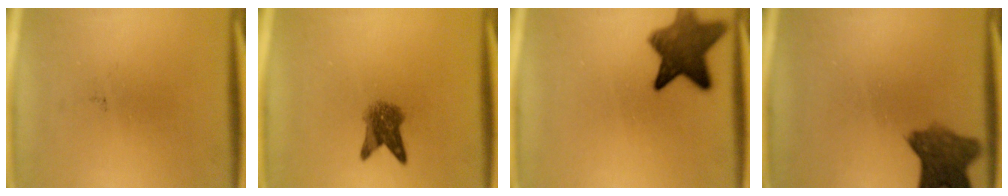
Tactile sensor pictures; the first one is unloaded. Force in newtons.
{"total": 4.1}
{"total": 9.3}
{"total": 7.3}